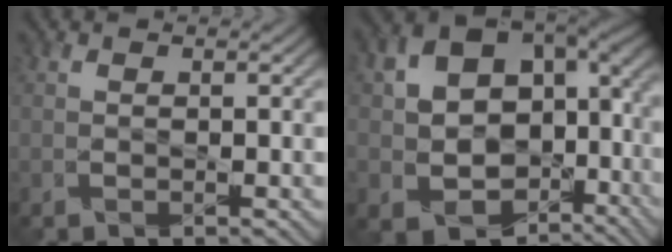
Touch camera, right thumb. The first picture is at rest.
{"total": 13.2, "force": [-1.4, 10.3, 8.2], "torque": [-0.154, -0.037, -0.007]}